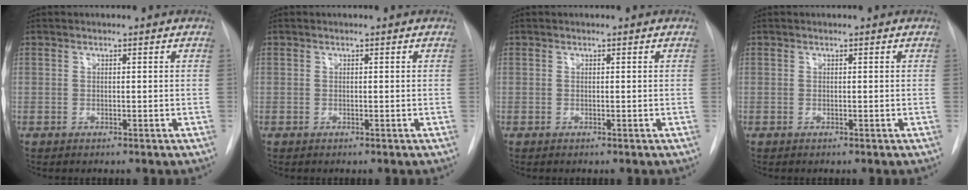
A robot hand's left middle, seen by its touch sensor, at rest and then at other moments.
{"total": 0.0}
{"total": 0.0}
{"total": 0.0}